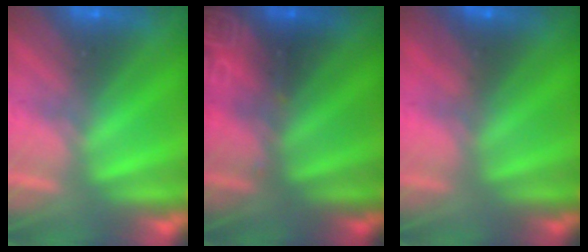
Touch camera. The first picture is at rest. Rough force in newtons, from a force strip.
{"total": 2.9}
{"total": 4.7}